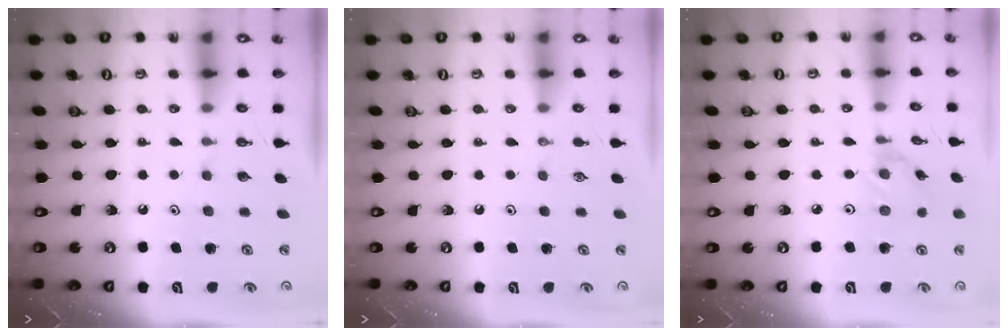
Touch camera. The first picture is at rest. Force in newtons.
{"total": 0.0}
{"total": 1.3, "press": 1.3, "slide": 0.0}